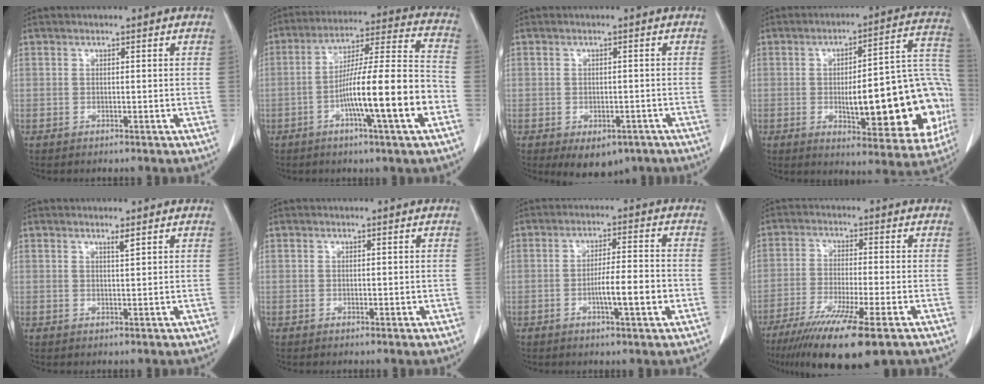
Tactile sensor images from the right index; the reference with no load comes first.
{"total": 16.4, "force": [-5.3, 0.3, 15.5], "torque": [-0.258, 0.007, -0.087]}
{"total": 6.1, "force": [-3.9, 3.8, 2.8], "torque": [-0.021, 0.000, -0.044]}
{"total": 23.1, "force": [-4.4, 5.9, 21.9], "torque": [-0.219, 0.033, -0.040]}
{"total": 1.1, "force": [0.8, -0.2, 0.8], "torque": [-0.016, -0.006, 0.014]}
{"total": 0.6, "force": [-0.1, 0.3, 0.5], "torque": [-0.009, -0.001, 0.001]}
{"total": 6.9, "force": [-2.0, 0.5, 6.6], "torque": [-0.109, 0.001, -0.033]}
{"total": 14.0, "force": [-8.9, 1.1, 10.7], "torque": [-0.181, -0.041, -0.145]}